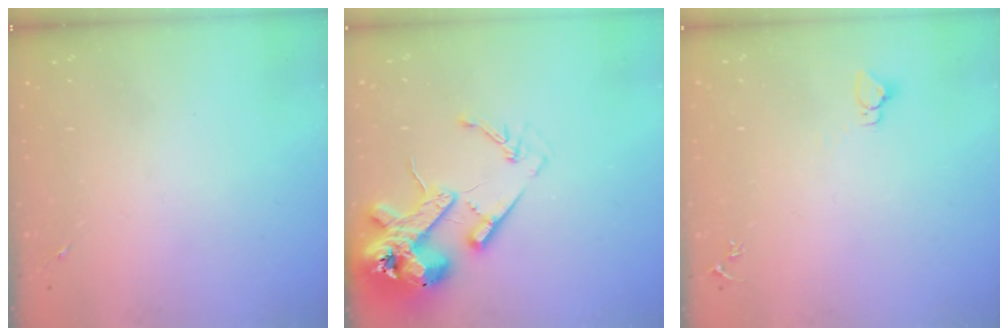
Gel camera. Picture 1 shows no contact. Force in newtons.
{"total": 17.7, "press": 17.5, "slide": 2.4}
{"total": 2.9, "press": 2.9, "slide": 0.1}